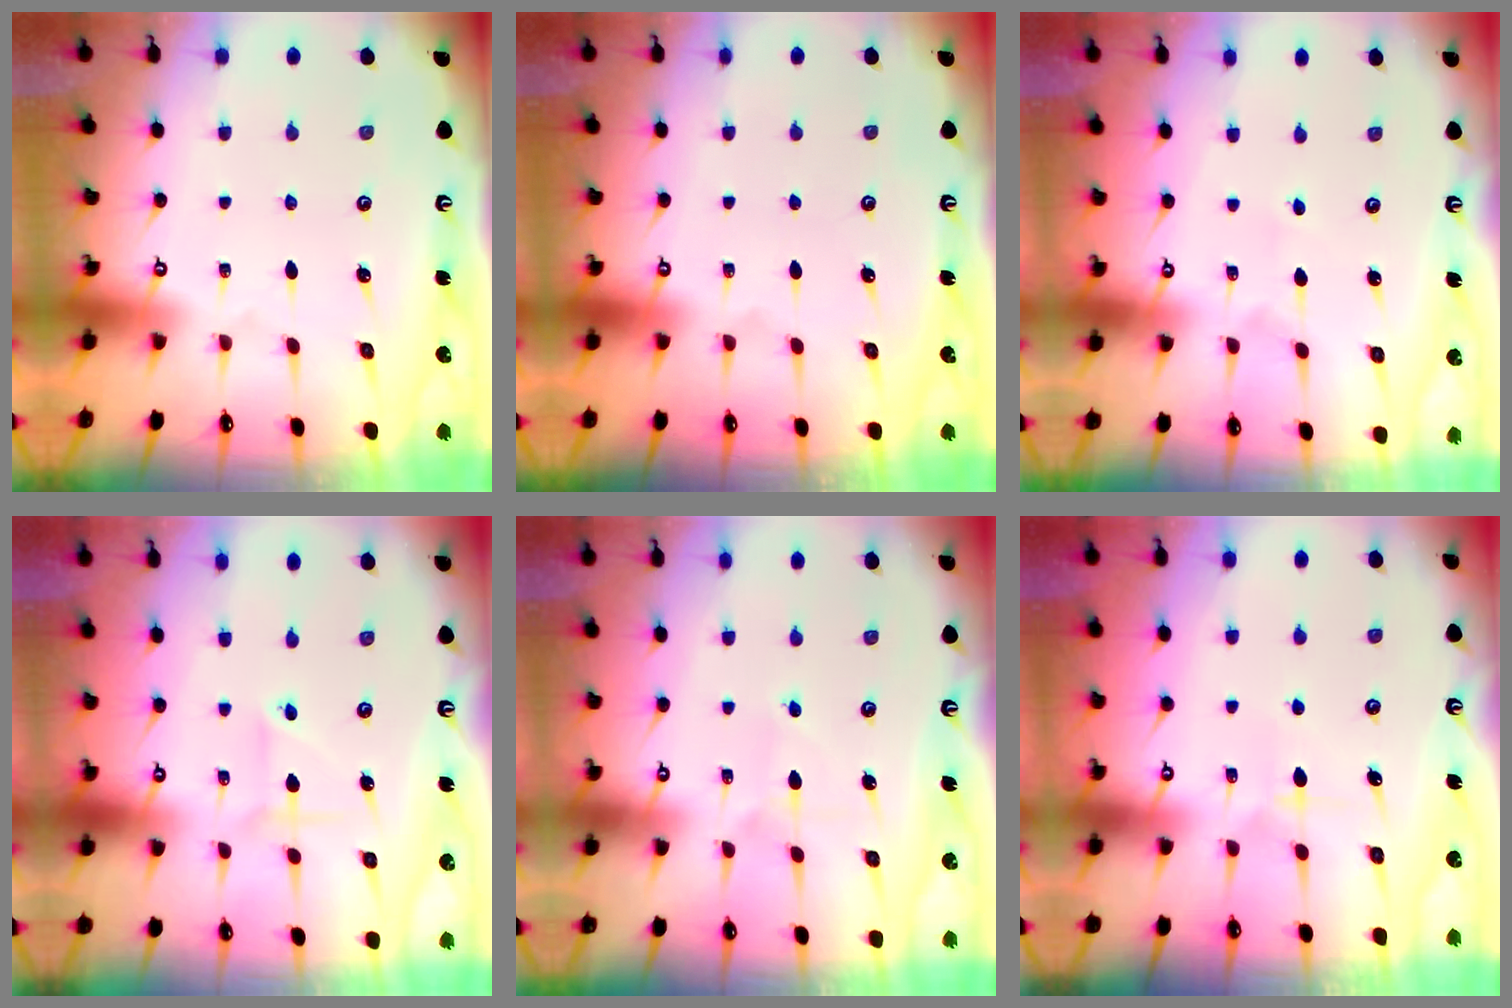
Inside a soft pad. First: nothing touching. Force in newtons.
{"total": 0.0}
{"total": 1.7, "press": 1.7, "slide": 0.1}
{"total": 1.8, "press": 1.7, "slide": 0.7}
{"total": 5.4, "press": 5.4, "slide": 0.3}
{"total": 6.0, "press": 6.0, "slide": 0.3}